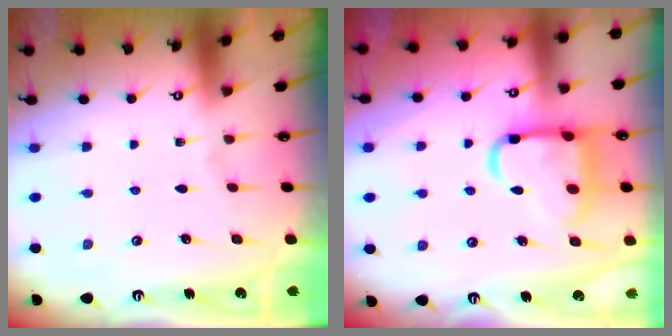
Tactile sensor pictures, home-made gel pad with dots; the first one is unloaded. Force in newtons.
{"total": 13.6, "press": 13.5, "slide": 1.5}